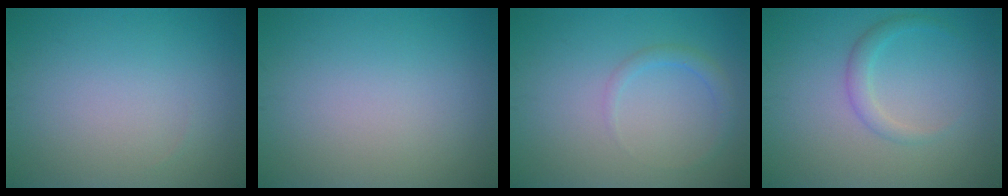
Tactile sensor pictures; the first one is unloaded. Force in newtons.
{"total": 0.0}
{"total": 1.5, "press": 1.5, "slide": 0.2}
{"total": 1.8, "press": 1.8, "slide": 0.1}